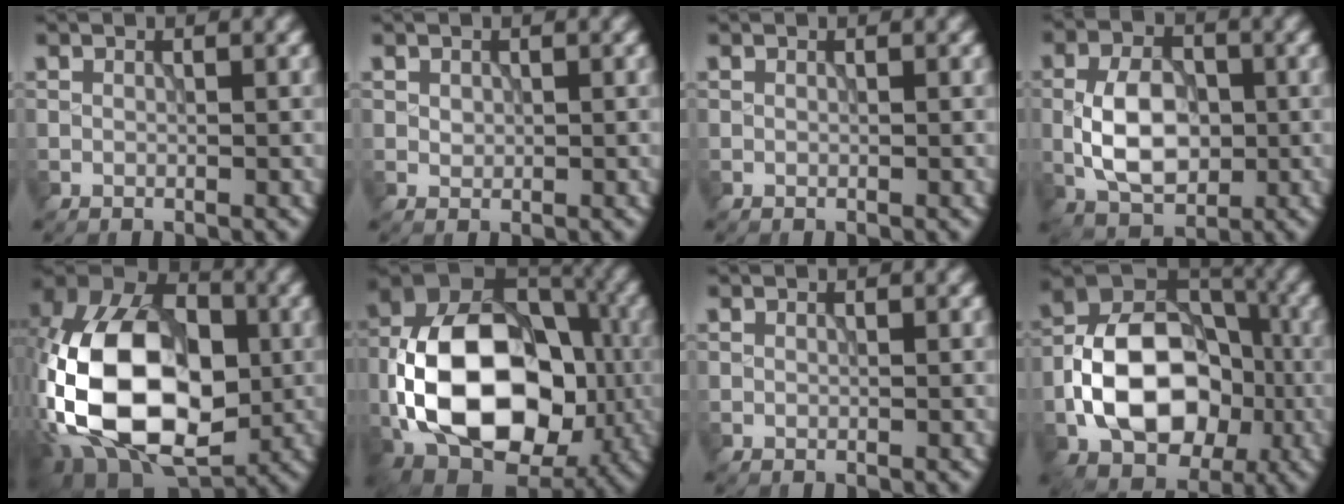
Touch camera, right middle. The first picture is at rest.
{"total": 0.7, "force": [0.3, 0.6, 0.2], "torque": [-0.004, -0.002, 0.006]}
{"total": 0.0}
{"total": 6.2, "force": [-0.9, 3.8, 4.8], "torque": [-0.089, 0.001, -0.019]}
{"total": 17.8, "force": [-2.4, 11.4, 13.4], "torque": [-0.252, 0.015, -0.058]}
{"total": 16.6, "force": [-3.2, 11.0, 12.0], "torque": [-0.216, 0.008, -0.073]}
{"total": 0.0}
{"total": 12.1, "force": [-2.9, 8.4, 8.2], "torque": [-0.143, 0.008, -0.062]}